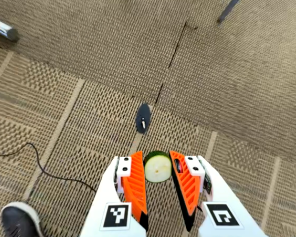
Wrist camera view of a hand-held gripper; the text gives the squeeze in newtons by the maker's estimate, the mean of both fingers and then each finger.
{"total": 7.0, "left": 6.6, "right": 7.3}